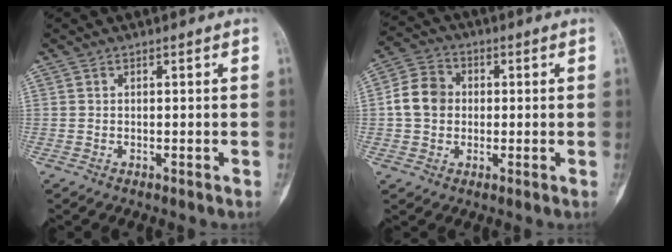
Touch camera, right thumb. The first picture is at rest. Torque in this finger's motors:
{"motor_torque": [0.54, 0.91, 0.38, -0.35, -0.01]}